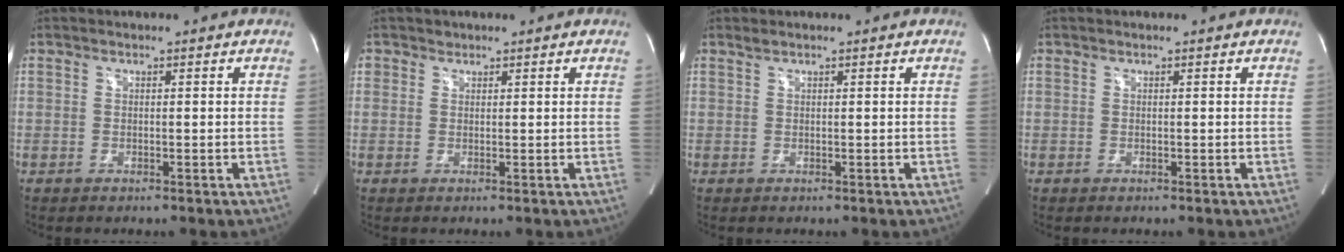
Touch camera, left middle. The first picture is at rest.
{"total": 1.0, "force": [0.7, 0.8, 0.0], "torque": [0.007, 0.002, 0.009]}
{"total": 0.6, "force": [0.5, -0.1, 0.3], "torque": [-0.013, 0.006, 0.015]}
{"total": 0.0}